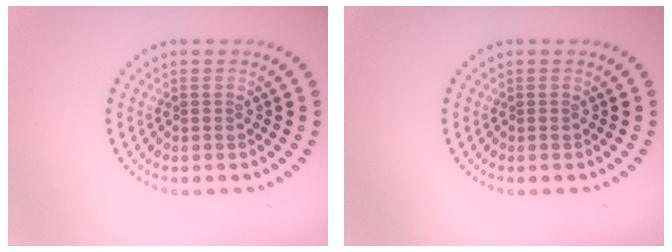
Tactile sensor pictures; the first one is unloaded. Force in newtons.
{"total": 0.0}